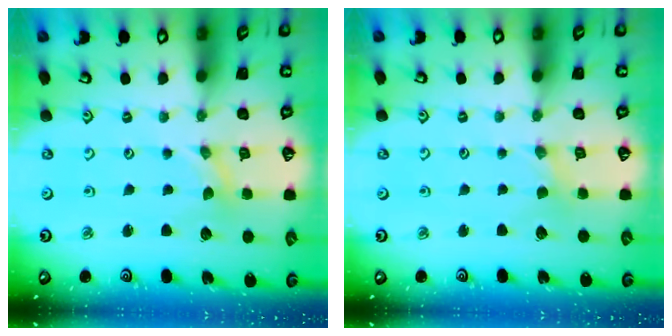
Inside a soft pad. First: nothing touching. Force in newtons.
{"total": 0.7, "press": 0.7, "slide": 0.1}